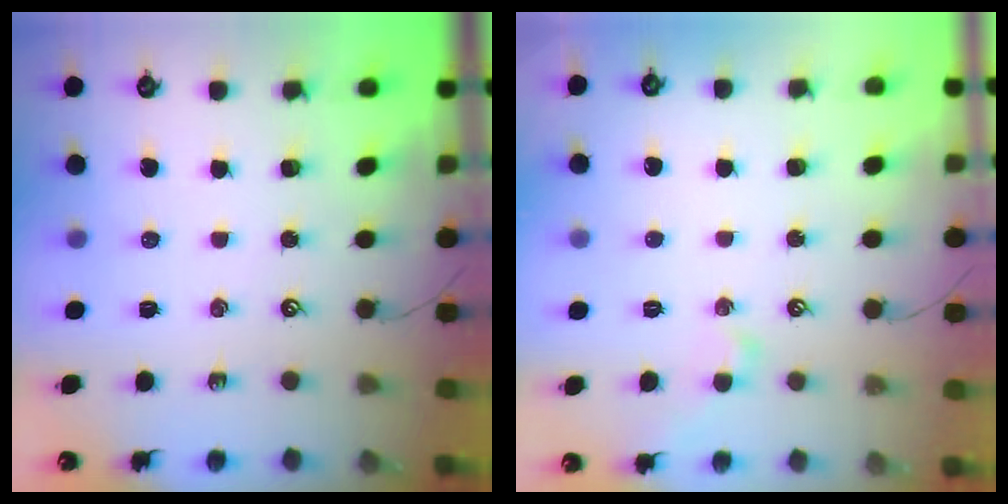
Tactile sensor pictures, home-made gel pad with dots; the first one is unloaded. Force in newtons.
{"total": 1.3, "press": 1.0, "slide": 0.8}